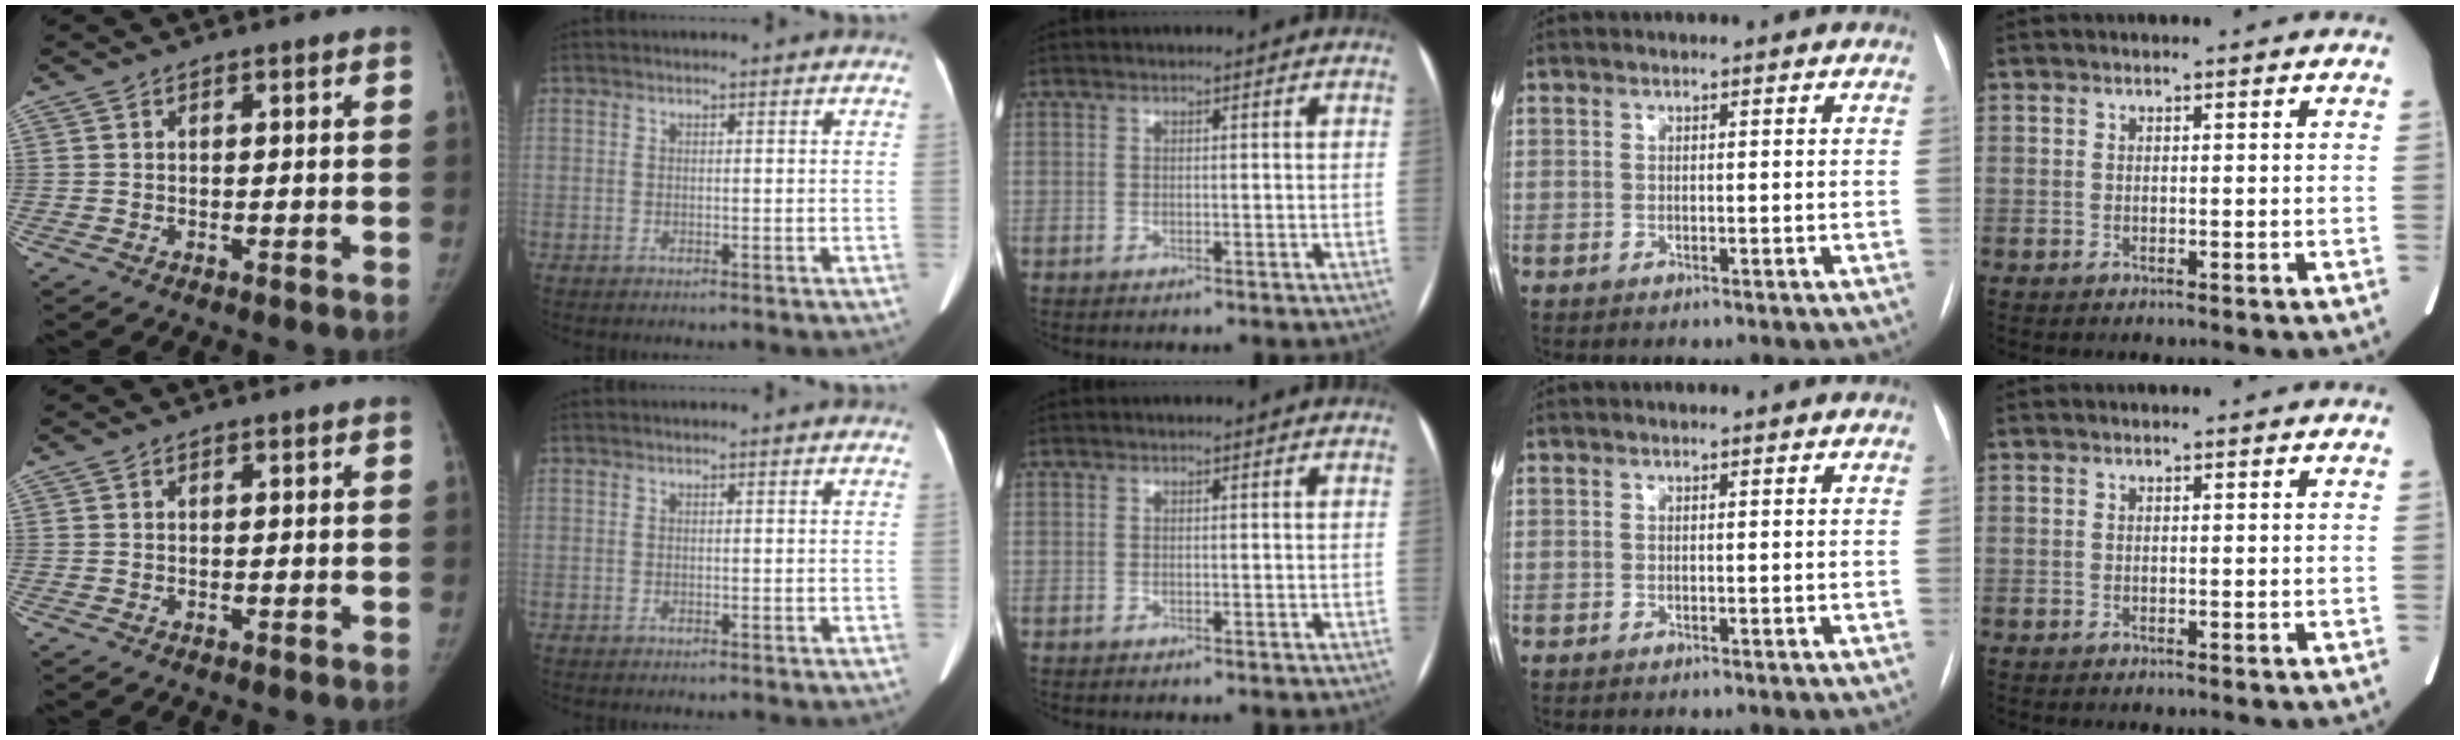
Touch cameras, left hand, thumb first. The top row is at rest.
{}